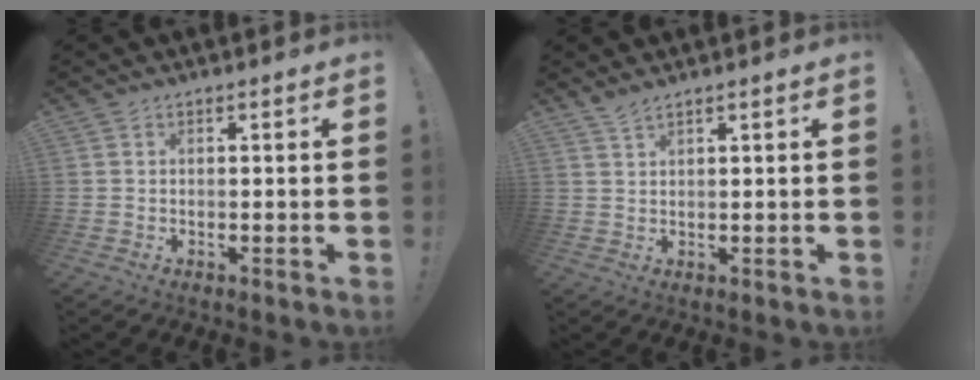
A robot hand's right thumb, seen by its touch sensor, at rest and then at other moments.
{"total": 2.2, "force": [1.9, 0.1, 1.0], "torque": [-0.025, -0.006, 0.036]}